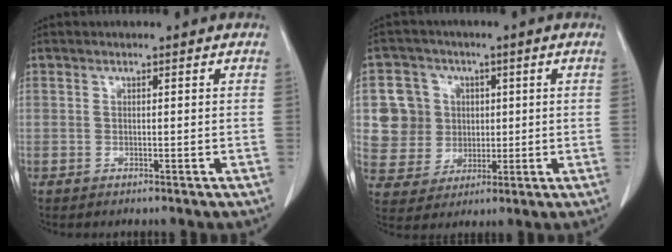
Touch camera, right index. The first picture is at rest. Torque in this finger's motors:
{"motor_torque": [0.52, 0.32, 0.12, 0.04]}